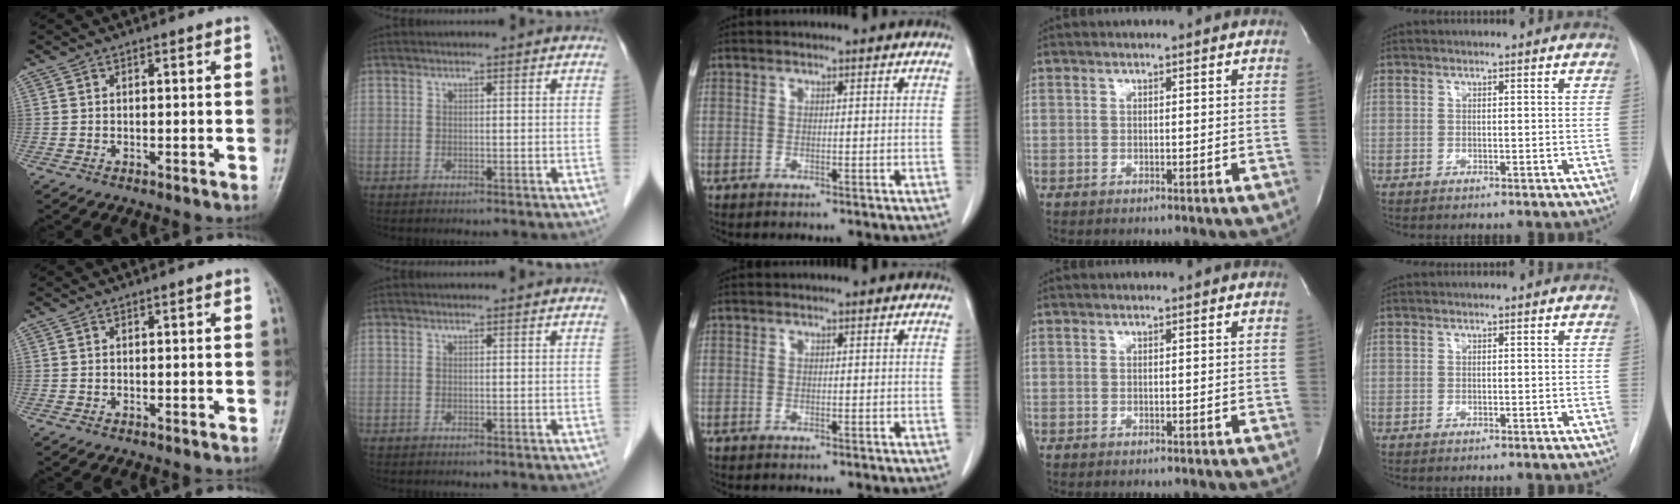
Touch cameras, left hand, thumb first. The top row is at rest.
{}